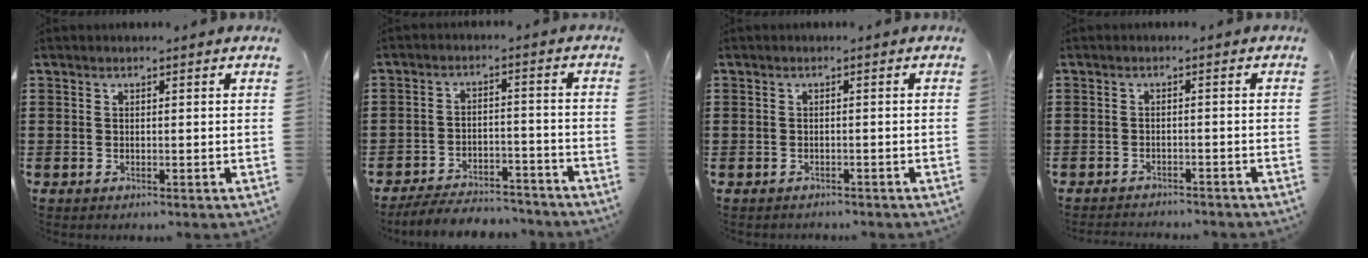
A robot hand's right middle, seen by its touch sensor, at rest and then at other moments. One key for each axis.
{"total": 5.6, "fx": -5.5, "fy": 0.9, "fz": 0.9, "tx": -0.018, "ty": 0.009, "tz": -0.109}
{"total": 0.9, "fx": -0.8, "fy": 0.4, "fz": -0.1, "tx": 0.001, "ty": 0.003, "tz": -0.019}
{"total": 1.8, "fx": -1.8, "fy": 0.1, "fz": 0.0, "tx": -0.005, "ty": 0.001, "tz": -0.038}